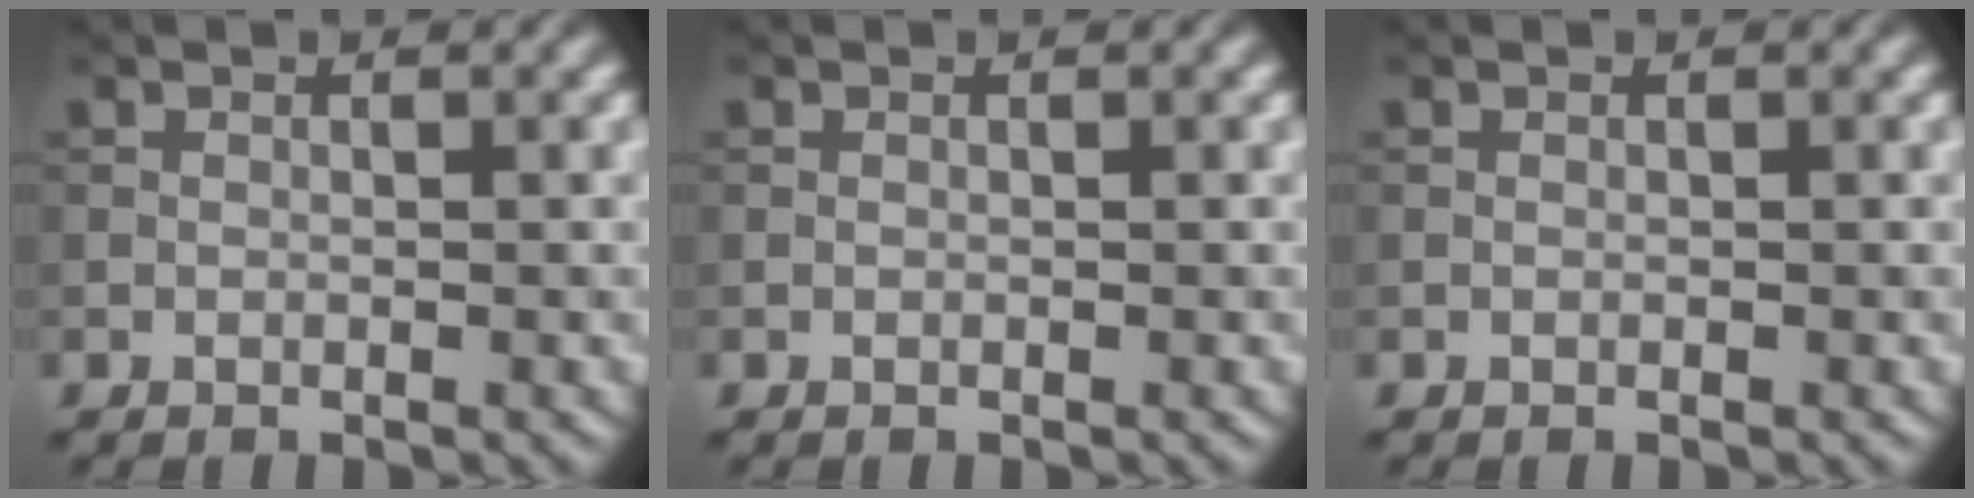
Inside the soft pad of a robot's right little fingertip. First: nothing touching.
{"total": 0.0}
{"total": 0.0}